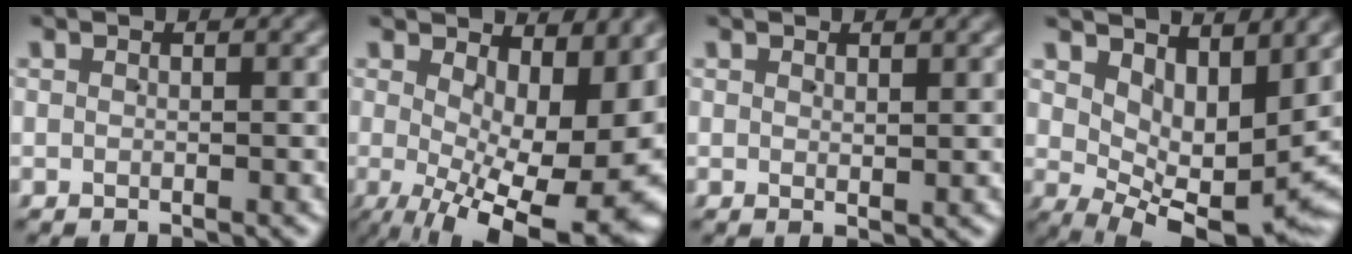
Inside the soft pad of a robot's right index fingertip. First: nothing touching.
{"total": 11.9, "force": [-3.5, 4.9, 10.2], "torque": [-0.136, -0.059, -0.021]}
{"total": 0.5, "force": [0.5, 0.0, 0.3], "torque": [-0.002, -0.006, 0.013]}
{"total": 6.5, "force": [0.7, 3.2, 5.7], "torque": [-0.085, -0.026, 0.022]}